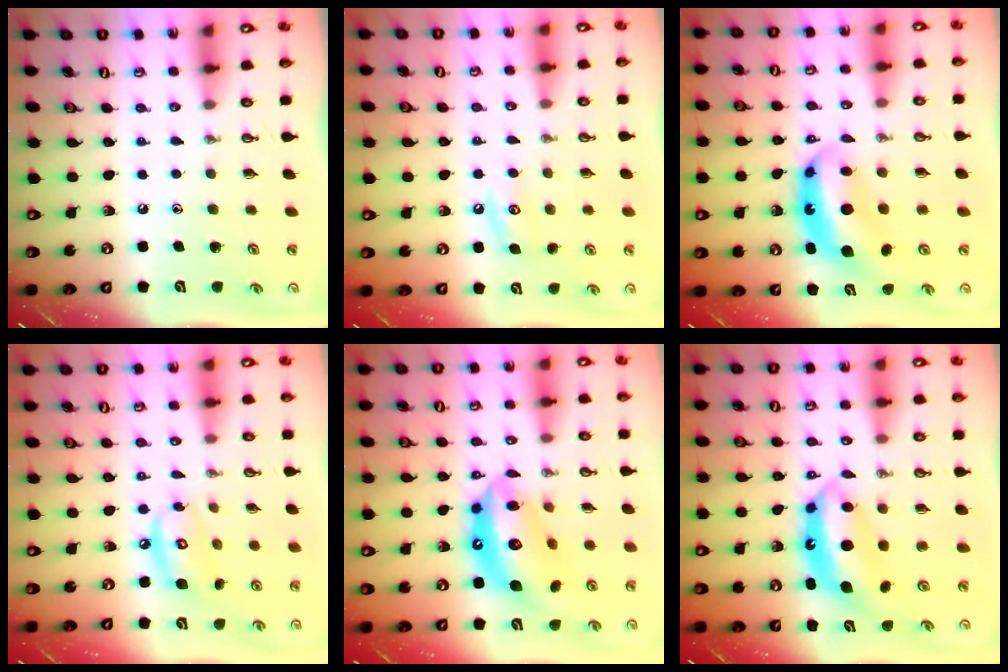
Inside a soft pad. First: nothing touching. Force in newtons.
{"total": 7.7, "press": 7.6, "slide": 0.8}
{"total": 8.4, "press": 8.4, "slide": 1.0}
{"total": 10.0, "press": 10.0, "slide": 0.9}
{"total": 16.7, "press": 16.6, "slide": 1.9}
{"total": 7.1, "press": 7.1, "slide": 0.5}